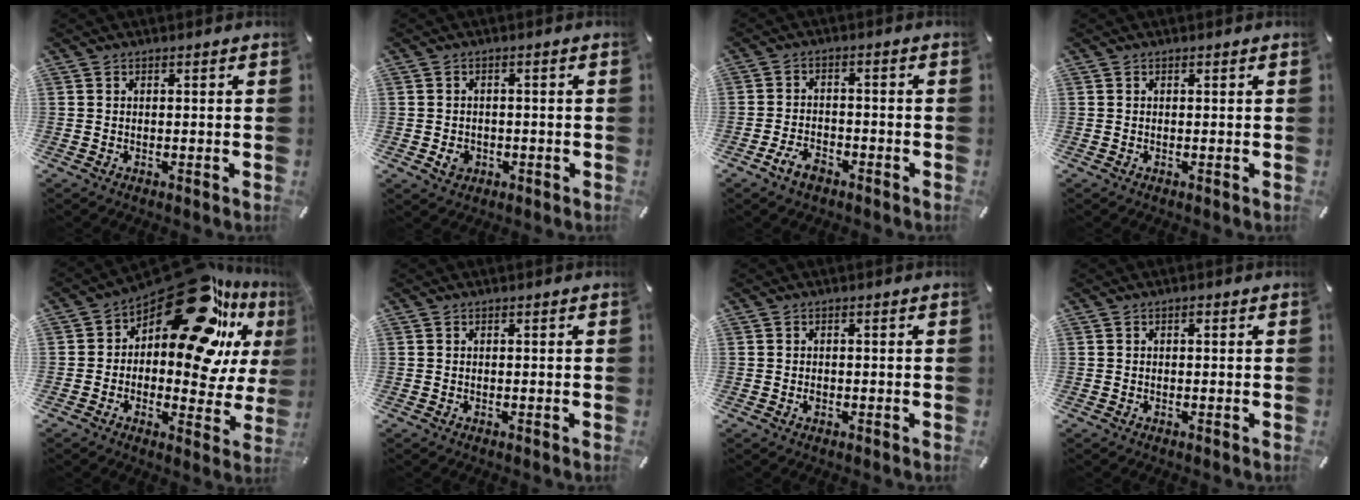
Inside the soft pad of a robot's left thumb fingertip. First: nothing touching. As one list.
[{"total": 3.6, "force": [-1.0, 3.0, 1.7], "torque": [-0.020, 0.002, -0.017]}, {"total": 5.5, "force": [-3.5, 3.0, 3.0], "torque": [-0.064, 0.017, -0.068]}, {"total": 0.0}, {"total": 24.7, "force": [13.1, 11.5, 17.5], "torque": [-0.233, -0.094, 0.220]}, {"total": 0.0}, {"total": 1.0, "force": [-0.3, 0.7, 0.6], "torque": [-0.013, 0.000, -0.006]}, {"total": 0.7, "force": [0.1, 0.4, 0.6], "torque": [-0.011, 0.003, 0.001]}]